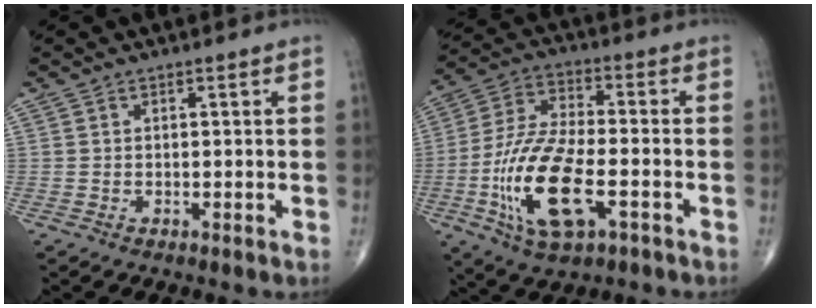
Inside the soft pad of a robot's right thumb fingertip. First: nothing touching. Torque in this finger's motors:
{"motor_torque": [2.08, 0.79, 1.71, -0.16, 0.56]}